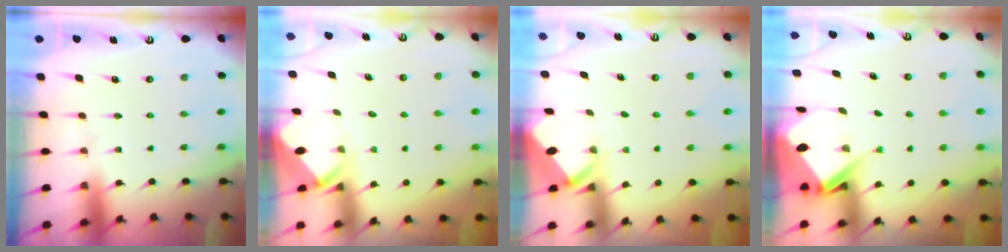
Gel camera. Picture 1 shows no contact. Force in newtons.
{"total": 3.4, "press": 3.4, "slide": 0.3}
{"total": 2.5, "press": 2.5, "slide": 0.2}
{"total": 8.2, "press": 8.1, "slide": 0.6}